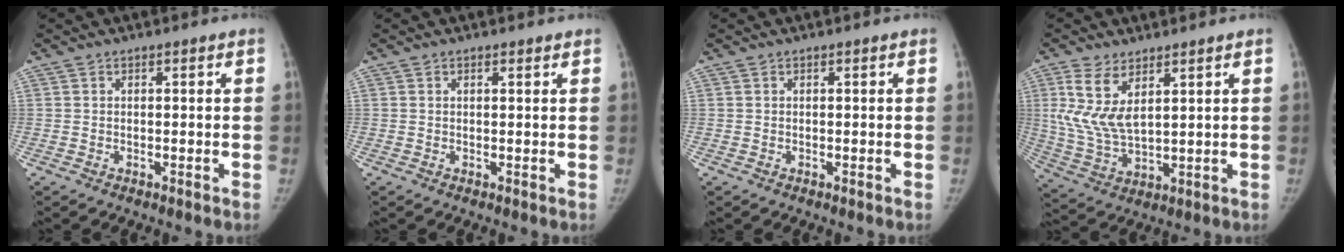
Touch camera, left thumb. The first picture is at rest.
{"total": 0.7, "force": [0.6, 0.2, 0.3], "torque": [-0.008, -0.004, 0.009]}
{"total": 0.0}
{"total": 10.2, "force": [4.3, 4.8, 7.9], "torque": [-0.162, -0.018, 0.098]}